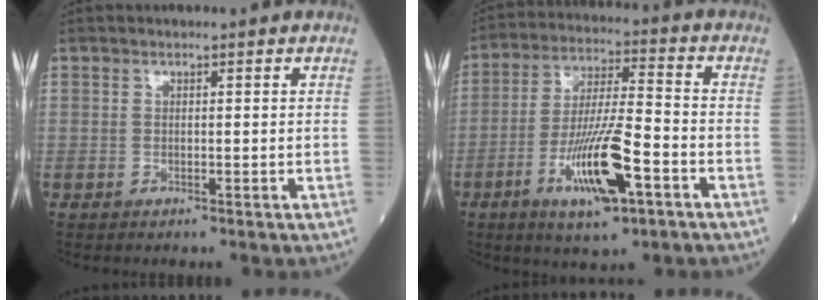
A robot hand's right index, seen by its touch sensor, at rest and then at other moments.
{"total": 13.0, "force": [-5.4, 2.2, 11.6], "torque": [-0.216, -0.010, -0.093]}